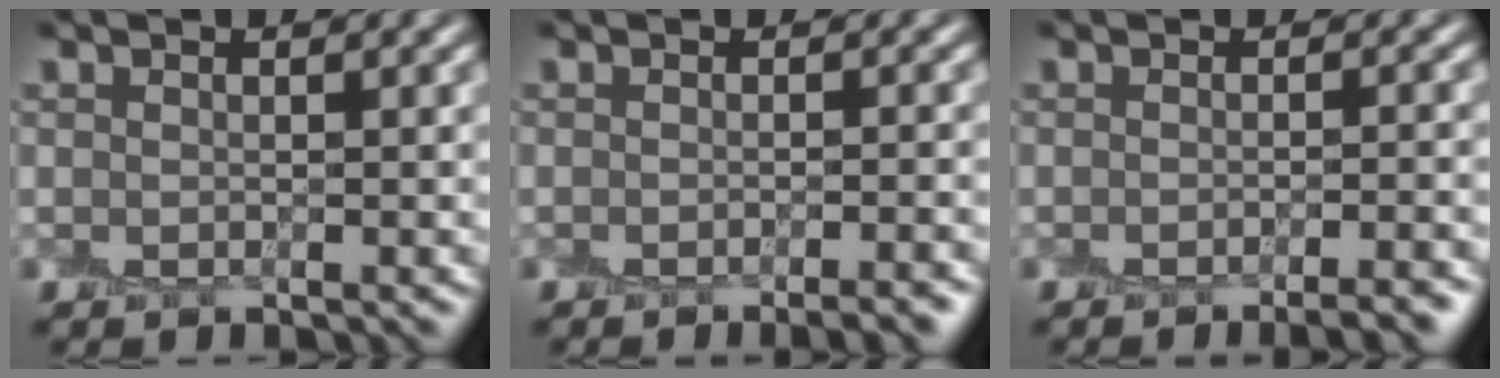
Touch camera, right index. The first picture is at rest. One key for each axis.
{"total": 3.2, "fx": -2.0, "fy": 0.8, "fz": 2.3, "tx": -0.012, "ty": 0.006, "tz": -0.025}
{"total": 3.9, "fx": -2.6, "fy": 1.0, "fz": 2.7, "tx": -0.020, "ty": 0.008, "tz": -0.032}